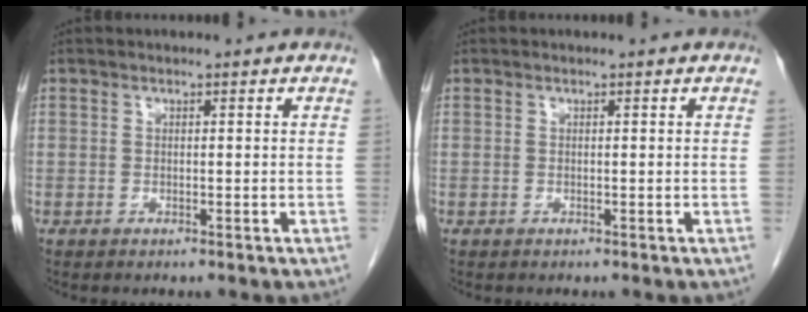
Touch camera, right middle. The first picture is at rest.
{"total": 0.0}